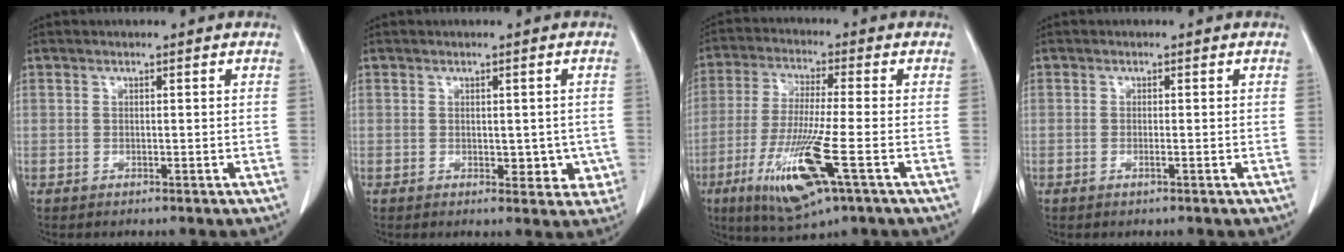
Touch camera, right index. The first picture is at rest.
{"total": 4.2, "force": [-0.6, 2.7, 3.1], "torque": [-0.014, 0.001, 0.001]}
{"total": 13.5, "force": [-5.4, 0.8, 12.4], "torque": [-0.252, -0.035, -0.096]}
{"total": 0.7, "force": [-0.3, -0.1, 0.6], "torque": [-0.010, -0.001, -0.005]}